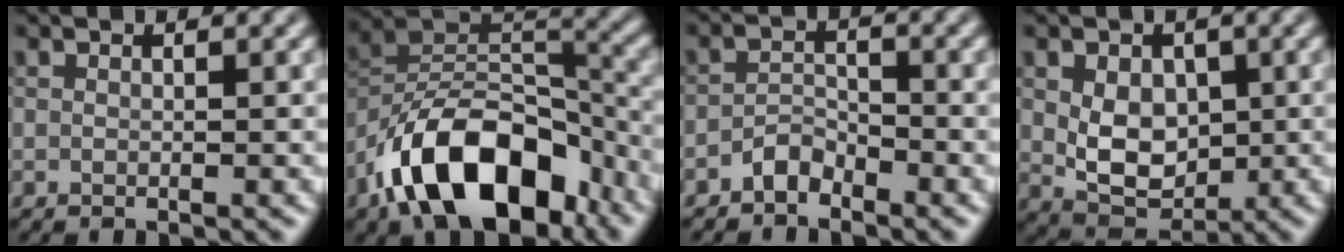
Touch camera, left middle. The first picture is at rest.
{"total": 12.8, "force": [-7.5, 6.7, 8.0], "torque": [-0.130, 0.002, -0.144]}
{"total": 1.9, "force": [-1.6, 0.8, 0.6], "torque": [-0.008, 0.010, -0.033]}
{"total": 5.1, "force": [0.2, 3.7, 3.5], "torque": [-0.062, -0.008, 0.009]}